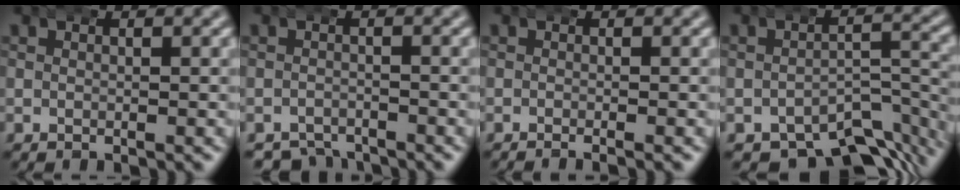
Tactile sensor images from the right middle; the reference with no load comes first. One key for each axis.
{"total": 4.0, "fx": -3.8, "fy": 1.4, "fz": 0.4, "tx": -0.001, "ty": -0.019, "tz": -0.058}
{"total": 1.2, "fx": -1.1, "fy": -0.1, "fz": 0.5, "tx": -0.002, "ty": -0.001, "tz": -0.020}
{"total": 10.7, "fx": -8.4, "fy": 4.4, "fz": 5.0, "tx": -0.038, "ty": -0.014, "tz": -0.120}